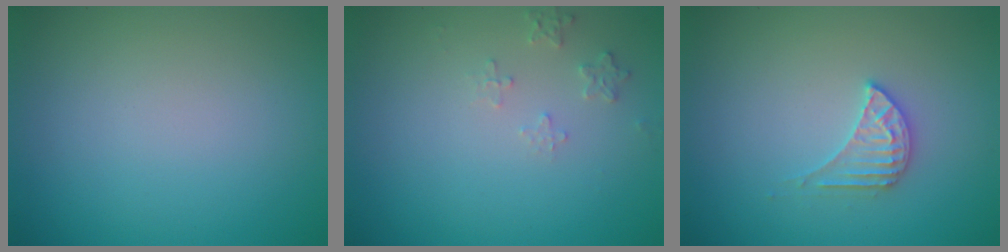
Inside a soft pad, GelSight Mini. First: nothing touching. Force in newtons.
{"total": 1.3, "press": 1.3, "slide": 0.2}
{"total": 2.3, "press": 2.3, "slide": 0.3}